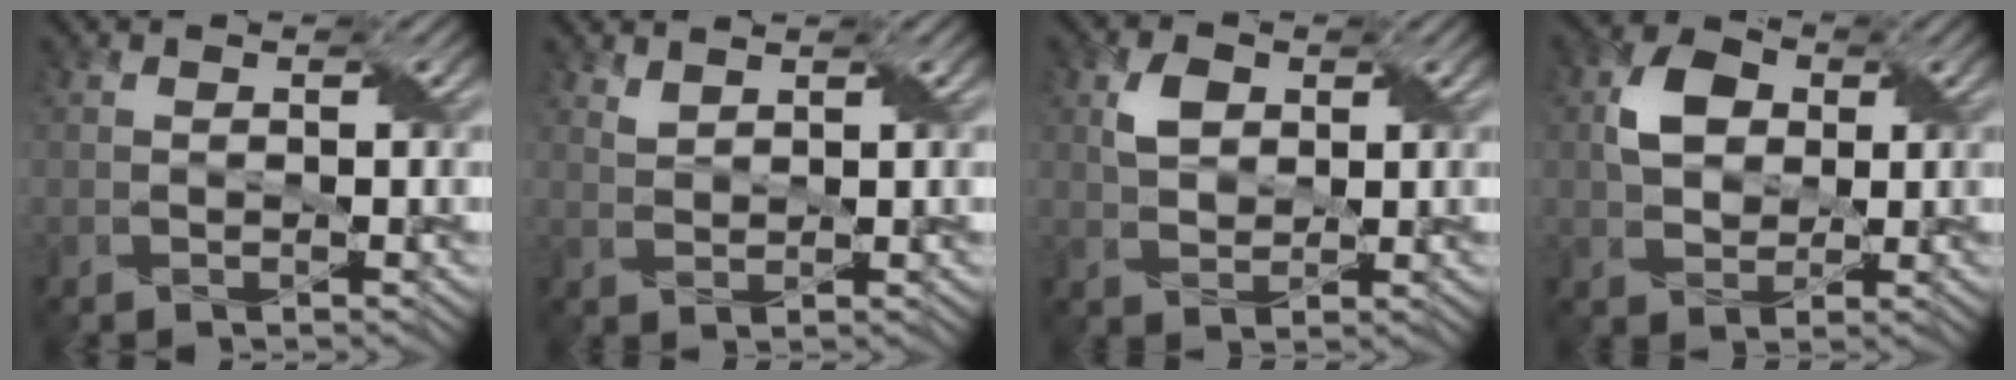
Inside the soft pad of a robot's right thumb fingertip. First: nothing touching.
{"total": 1.4, "force": [1.3, 0.4, 0.5], "torque": [-0.020, 0.002, 0.030]}
{"total": 3.7, "force": [1.3, 2.7, 2.3], "torque": [-0.054, 0.005, 0.022]}
{"total": 5.5, "force": [1.1, 4.2, 3.3], "torque": [-0.073, 0.009, 0.018]}